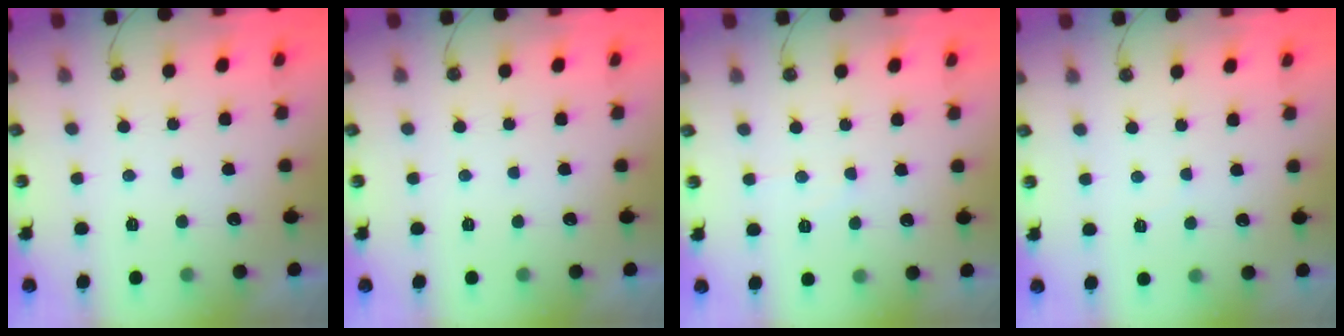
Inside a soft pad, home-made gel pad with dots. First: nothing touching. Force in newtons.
{"total": 0.0}
{"total": 4.2, "press": 4.2, "slide": 0.6}
{"total": 2.4, "press": 2.4, "slide": 0.4}